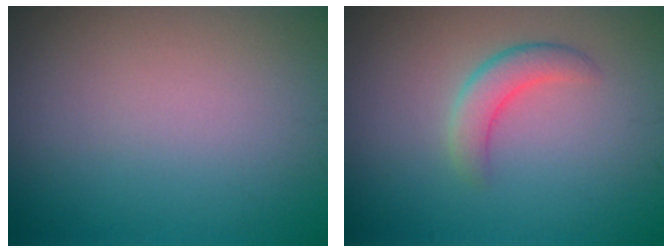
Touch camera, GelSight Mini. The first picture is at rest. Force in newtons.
{"total": 2.6, "press": 2.6, "slide": 0.1}